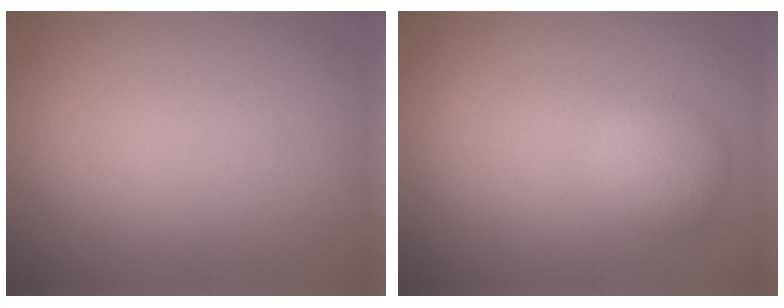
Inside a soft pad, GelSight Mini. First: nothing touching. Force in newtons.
{"total": 2.4, "press": 2.4, "slide": 0.0}